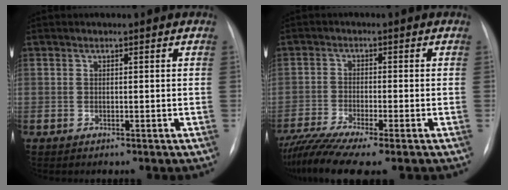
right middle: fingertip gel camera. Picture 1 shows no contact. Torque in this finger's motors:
{"motor_torque": [1.15, -0.99, 0.50, 0.11]}